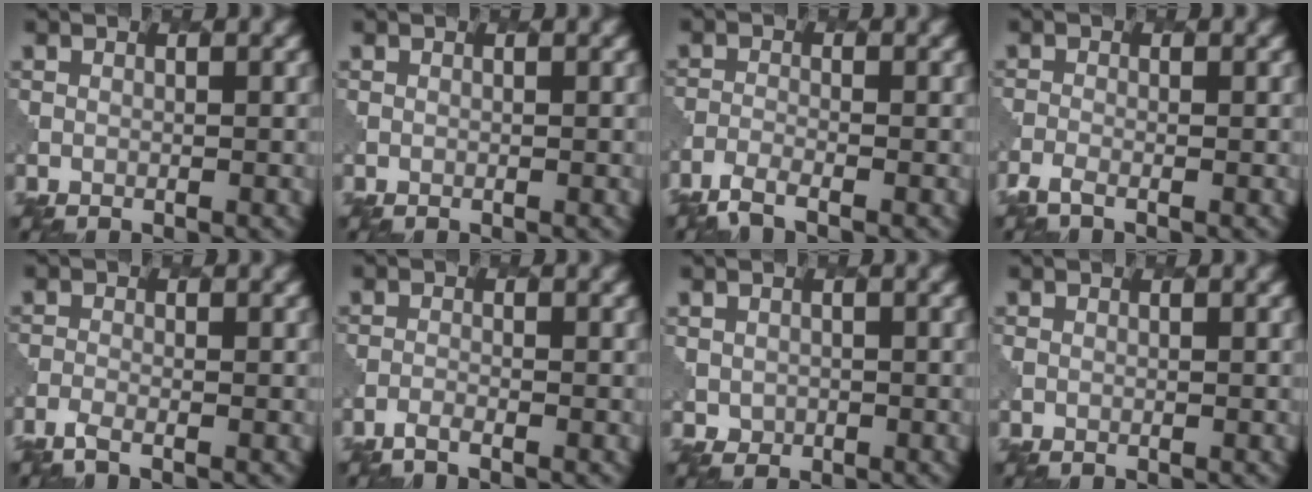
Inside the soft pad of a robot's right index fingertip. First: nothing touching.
{"total": 0.0}
{"total": 2.5, "force": [-2.1, 0.5, 1.2], "torque": [-0.029, -0.009, -0.051]}
{"total": 1.7, "force": [-1.3, 0.4, 0.9], "torque": [-0.020, -0.011, -0.035]}
{"total": 1.8, "force": [-1.5, 0.4, 1.0], "torque": [-0.020, -0.010, -0.038]}
{"total": 1.3, "force": [-1.1, 0.3, 0.5], "torque": [-0.008, -0.005, -0.031]}
{"total": 0.9, "force": [0.3, 0.8, -0.1], "torque": [0.003, -0.006, 0.005]}
{"total": 0.0}